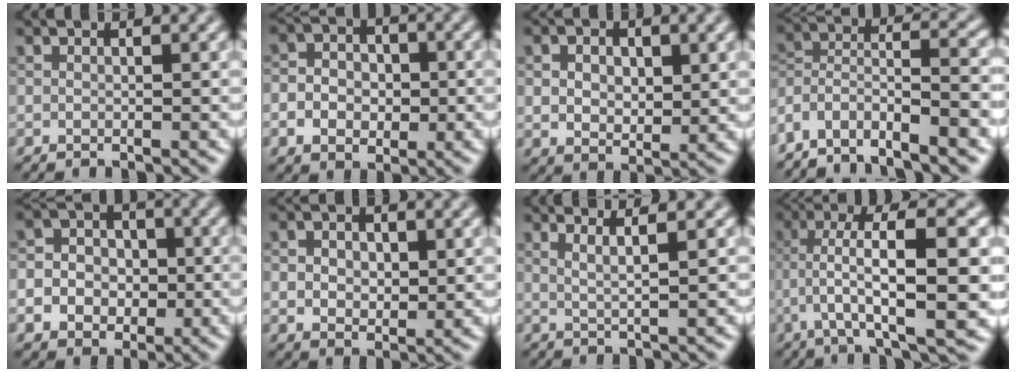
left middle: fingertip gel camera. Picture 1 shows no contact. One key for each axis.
{"total": 4.9, "fx": -0.6, "fy": 4.1, "fz": 2.6, "tx": -0.033, "ty": -0.003, "tz": -0.028}
{"total": 4.2, "fx": 1.1, "fy": 3.0, "fz": 2.7, "tx": -0.057, "ty": -0.013, "tz": 0.011}
{"total": 7.8, "fx": -5.7, "fy": 2.3, "fz": 4.7, "tx": -0.083, "ty": -0.003, "tz": -0.115}
{"total": 7.3, "fx": -1.2, "fy": 6.8, "fz": 2.5, "tx": -0.037, "ty": 0.002, "tz": -0.051}
{"total": 3.7, "fx": 0.7, "fy": 2.8, "fz": 2.4, "tx": -0.047, "ty": -0.009, "tz": 0.002}
{"total": 2.6, "fx": 1.5, "fy": 0.8, "fz": 1.9, "tx": -0.027, "ty": -0.003, "tz": 0.008}
{"total": 9.7, "fx": -1.2, "fy": 2.2, "fz": 9.4, "tx": -0.157, "ty": 0.012, "tz": -0.028}